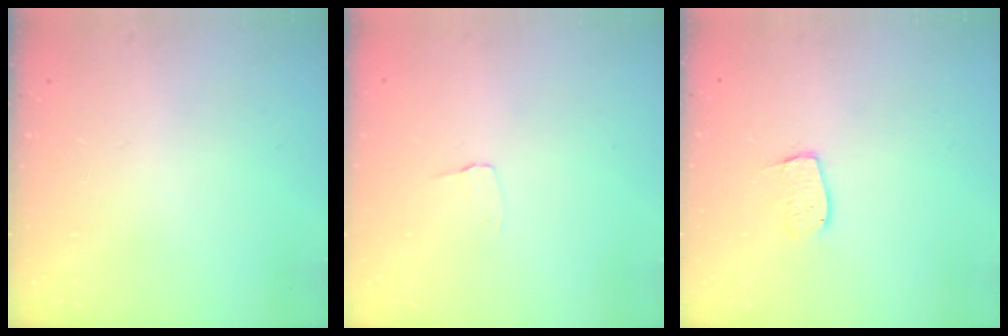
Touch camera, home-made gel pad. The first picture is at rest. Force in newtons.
{"total": 2.6, "press": 2.6, "slide": 0.2}
{"total": 6.6, "press": 6.5, "slide": 0.5}